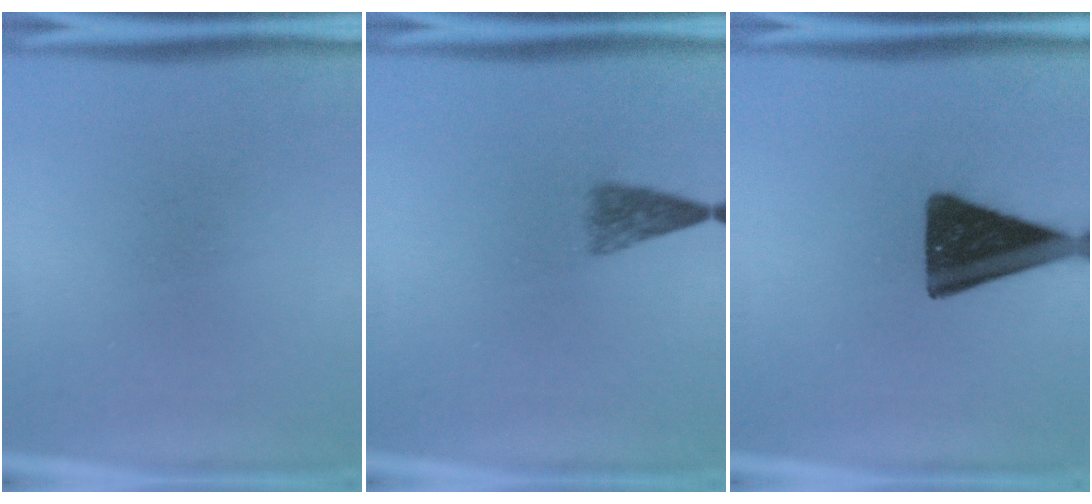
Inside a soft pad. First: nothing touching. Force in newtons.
{"total": 2.9}
{"total": 15.2}